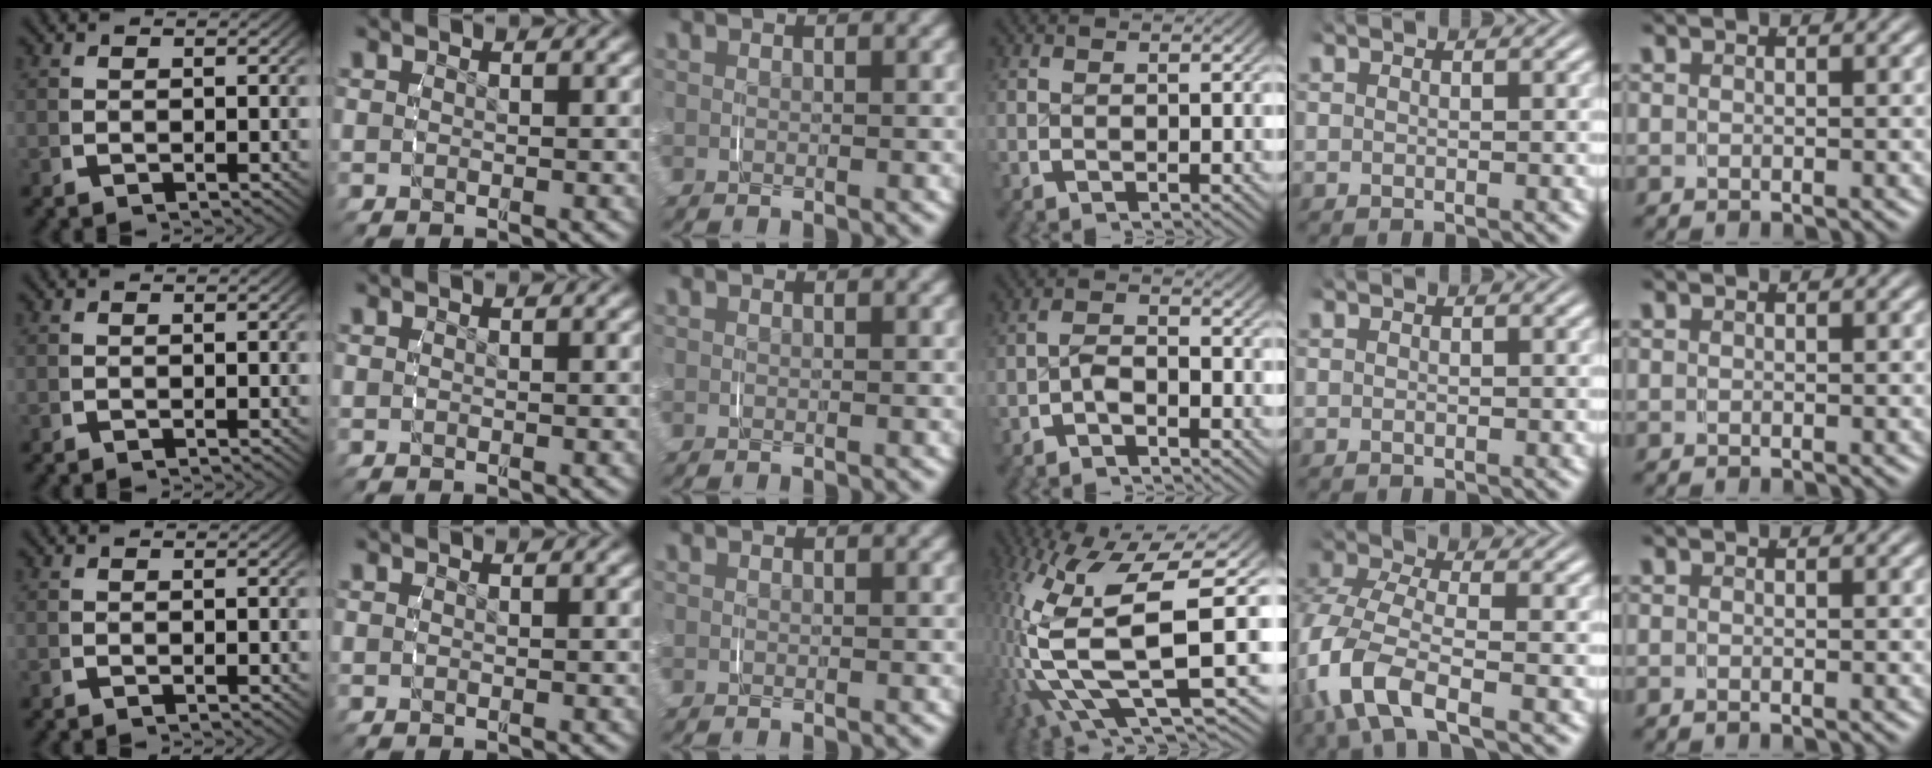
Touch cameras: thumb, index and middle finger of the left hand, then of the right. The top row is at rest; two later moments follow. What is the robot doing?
{"motion": "grasp_and_lifting", "object": "shoes"}